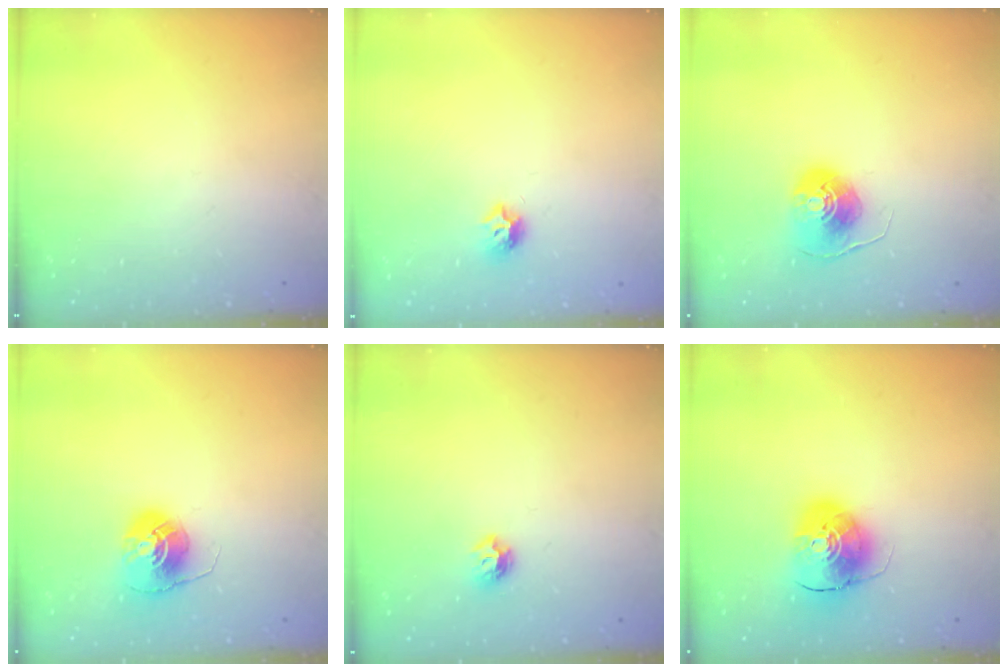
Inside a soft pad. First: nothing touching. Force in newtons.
{"total": 6.4, "press": 6.4, "slide": 0.3}
{"total": 8.5, "press": 8.4, "slide": 0.3}
{"total": 7.7, "press": 7.7, "slide": 0.2}
{"total": 6.4, "press": 6.4, "slide": 0.7}
{"total": 9.8, "press": 9.7, "slide": 1.4}